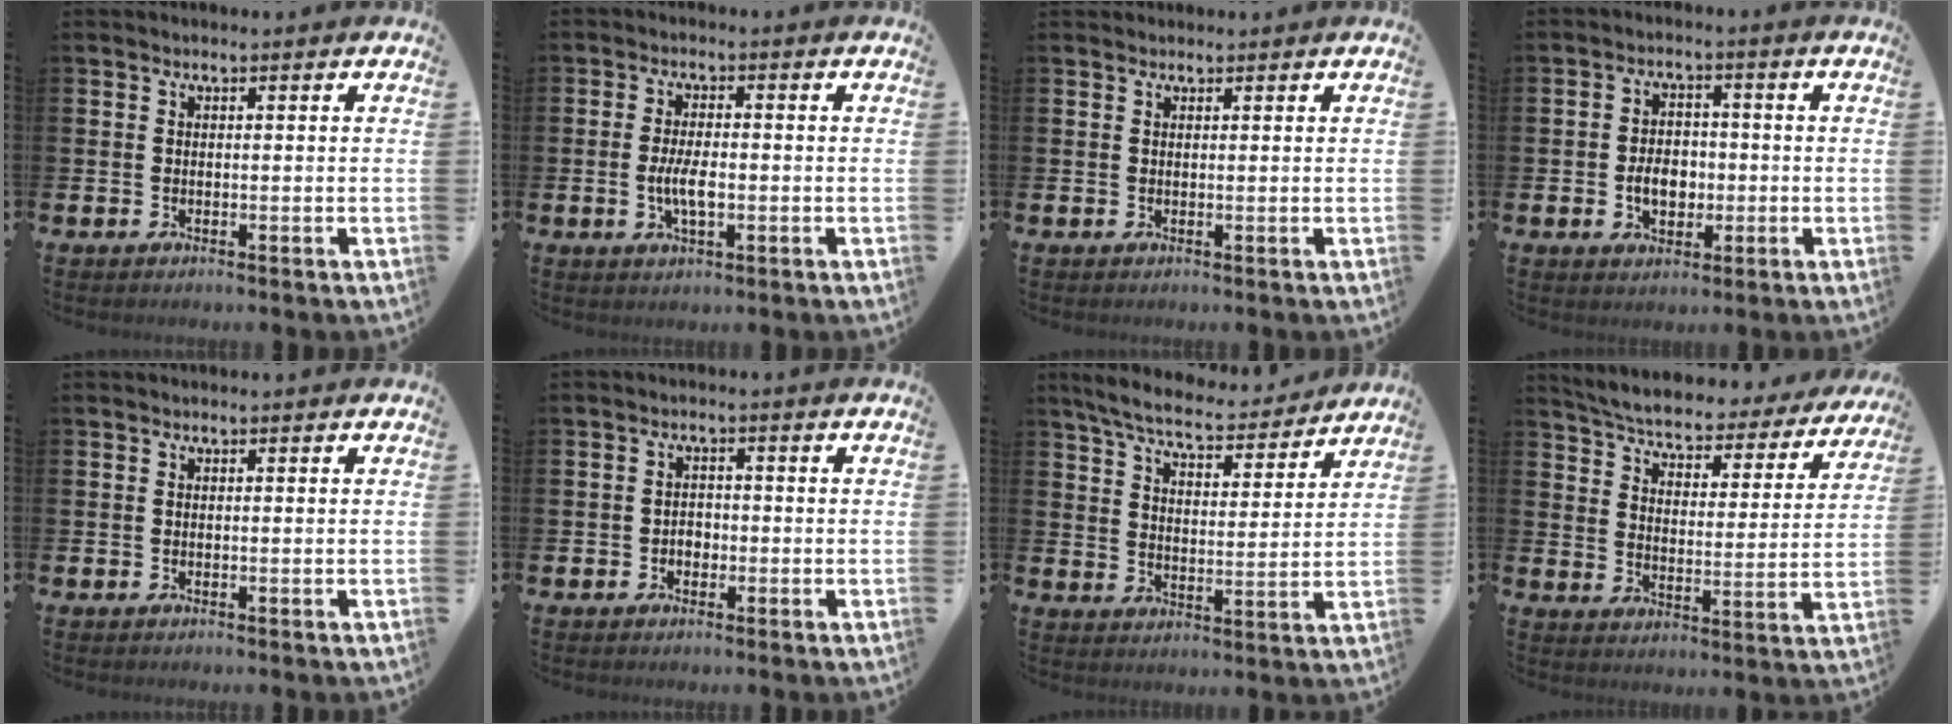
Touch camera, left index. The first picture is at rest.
{"total": 4.3, "force": [-0.7, 1.8, 3.8], "torque": [-0.076, 0.002, -0.016]}
{"total": 0.8, "force": [0.7, 0.3, -0.1], "torque": [0.011, -0.003, 0.011]}
{"total": 4.6, "force": [-0.9, 3.3, 3.0], "torque": [-0.044, 0.001, -0.022]}
{"total": 0.0}
{"total": 1.8, "force": [-0.7, 1.5, 0.7], "torque": [-0.007, 0.000, -0.018]}
{"total": 7.2, "force": [6.8, 1.0, 2.3], "torque": [-0.079, -0.040, 0.118]}
{"total": 5.1, "force": [4.9, 0.7, 1.3], "torque": [-0.053, -0.041, 0.077]}